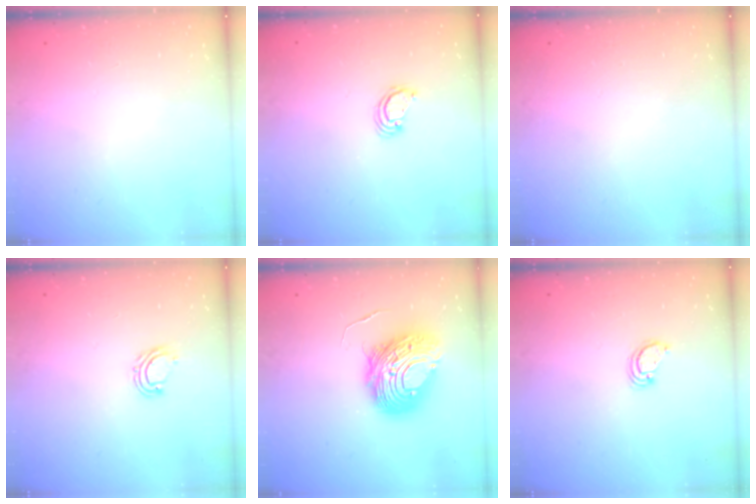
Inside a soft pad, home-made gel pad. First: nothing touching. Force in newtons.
{"total": 2.6, "press": 2.6, "slide": 0.2}
{"total": 0.0}
{"total": 5.8, "press": 5.7, "slide": 1.1}
{"total": 13.2, "press": 13.2, "slide": 1.3}
{"total": 2.6, "press": 2.6, "slide": 0.2}